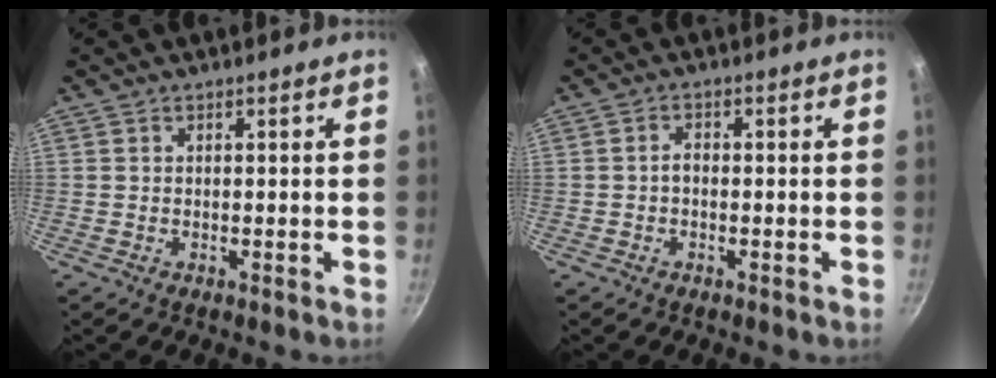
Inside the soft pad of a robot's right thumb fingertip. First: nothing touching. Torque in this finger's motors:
{"motor_torque": [0.52, 0.42, 0.43, -0.04, 0.01]}